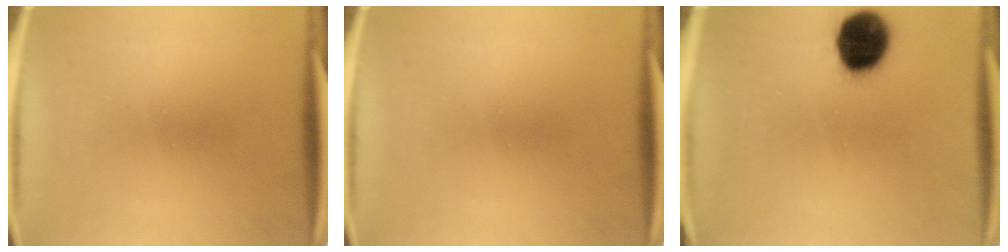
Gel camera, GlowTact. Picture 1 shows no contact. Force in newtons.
{"total": 0.0}
{"total": 13.9}